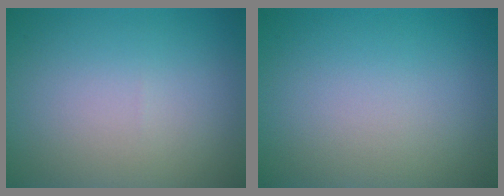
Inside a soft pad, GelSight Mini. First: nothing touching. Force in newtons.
{"total": 0.0}